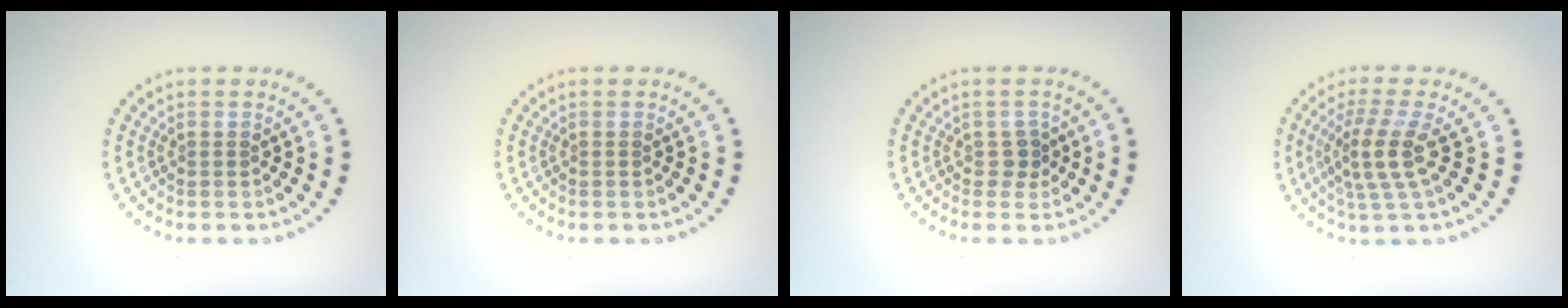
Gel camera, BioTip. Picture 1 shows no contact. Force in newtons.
{"total": 0.0}
{"total": 1.3, "press": 1.1, "slide": 0.7}
{"total": 3.5, "press": 2.8, "slide": 2.2}